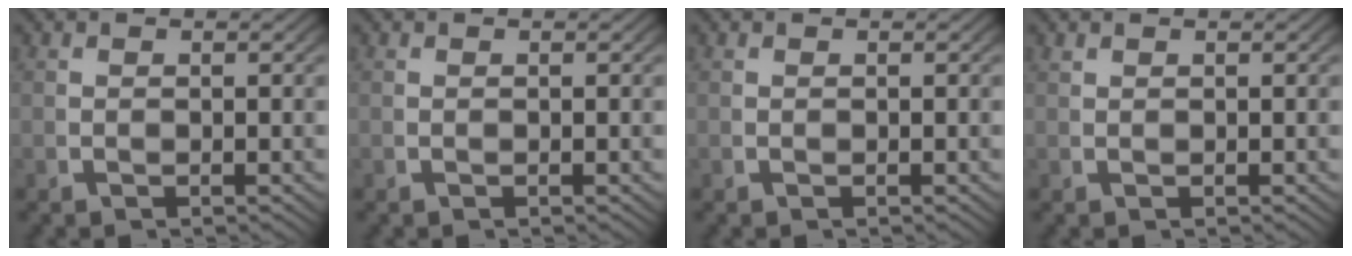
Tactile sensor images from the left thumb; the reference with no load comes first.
{"total": 0.0}
{"total": 0.0}
{"total": 0.6, "force": [0.6, -0.1, 0.0], "torque": [-0.006, -0.003, 0.019]}